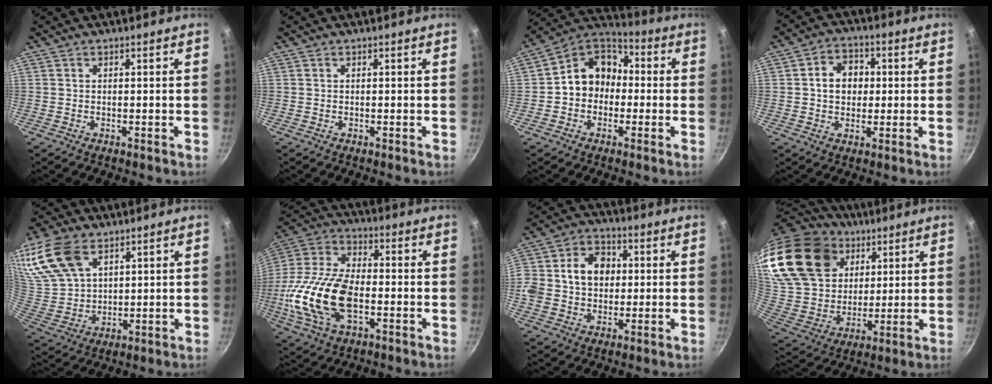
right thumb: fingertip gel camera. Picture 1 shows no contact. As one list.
[{"total": 0.0}, {"total": 11.9, "force": [-0.8, 9.8, 6.7], "torque": [-0.064, 0.045, -0.035]}, {"total": 7.4, "force": [0.7, 6.0, 4.3], "torque": [-0.039, 0.011, 0.003]}, {"total": 16.5, "force": [8.5, 10.2, 9.8], "torque": [-0.197, -0.013, 0.182]}, {"total": 20.2, "force": [-3.9, 11.3, 16.3], "torque": [-0.323, 0.029, -0.079]}, {"total": 12.3, "force": [1.2, 10.0, 7.1], "torque": [-0.105, 0.020, 0.004]}, {"total": 28.8, "force": [15.7, 19.9, 13.6], "torque": [-0.272, -0.031, 0.307]}]